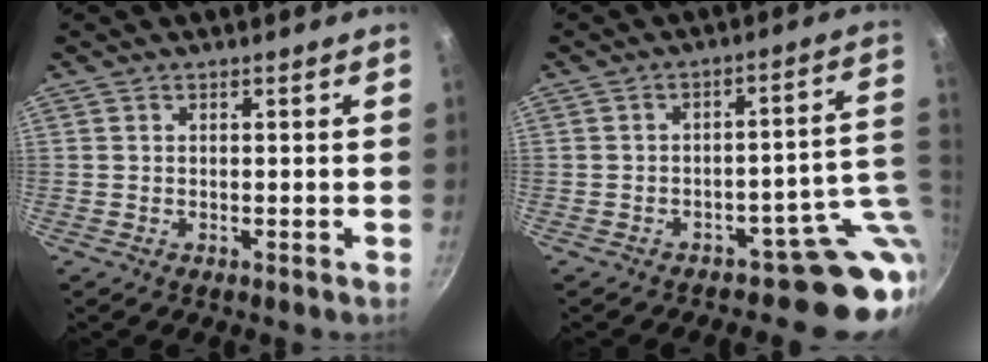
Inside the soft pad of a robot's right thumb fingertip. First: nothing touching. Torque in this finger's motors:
{"motor_torque": [2.89, 0.57, 0.27, 0.03, 0.04]}